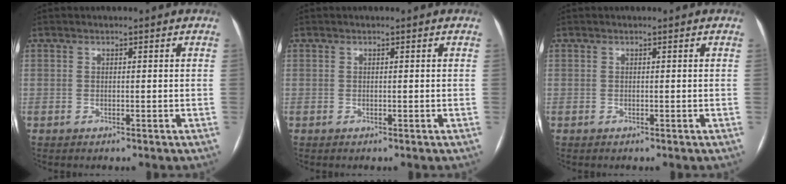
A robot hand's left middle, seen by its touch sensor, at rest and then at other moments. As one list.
[{"total": 0.0}, {"total": 0.0}]